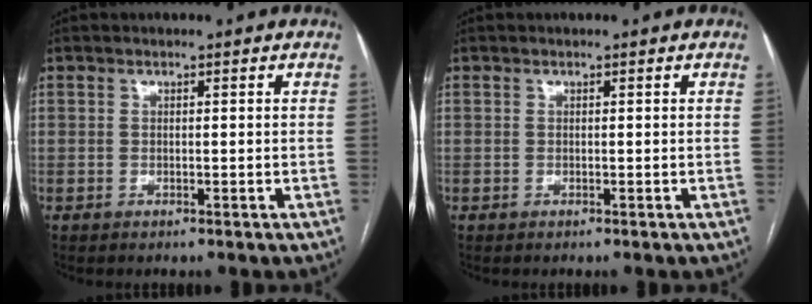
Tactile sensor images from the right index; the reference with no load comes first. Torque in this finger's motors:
{"motor_torque": [0.00, 0.00, 0.00, 0.00]}